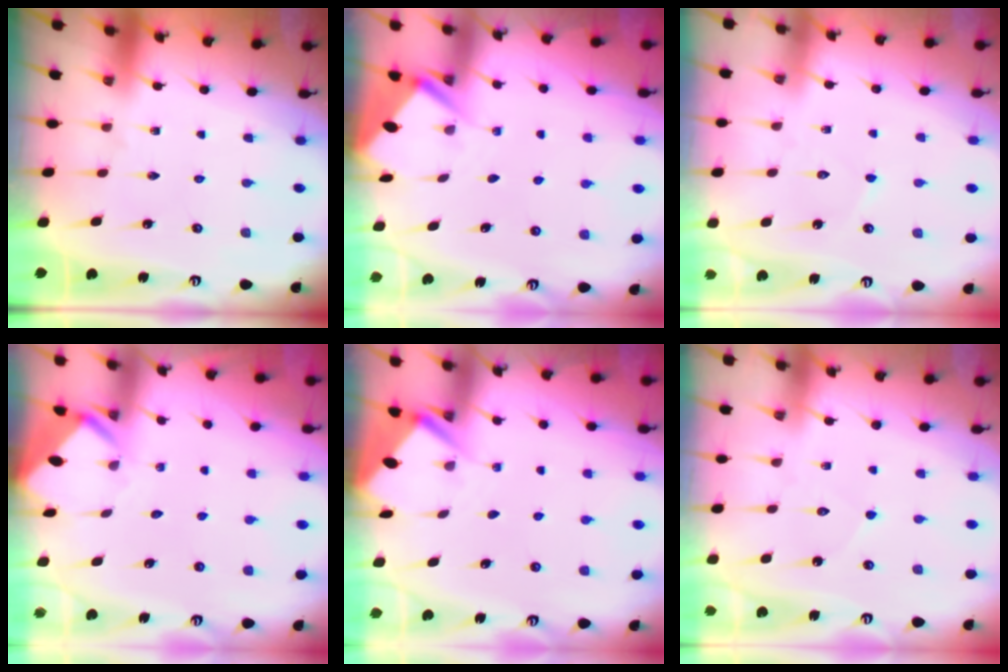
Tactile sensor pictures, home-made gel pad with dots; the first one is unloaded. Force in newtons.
{"total": 2.8, "press": 2.8, "slide": 0.4}
{"total": 2.8, "press": 2.8, "slide": 0.2}
{"total": 3.6, "press": 3.6, "slide": 0.3}
{"total": 2.8, "press": 2.8, "slide": 0.4}
{"total": 4.3, "press": 4.3, "slide": 0.3}